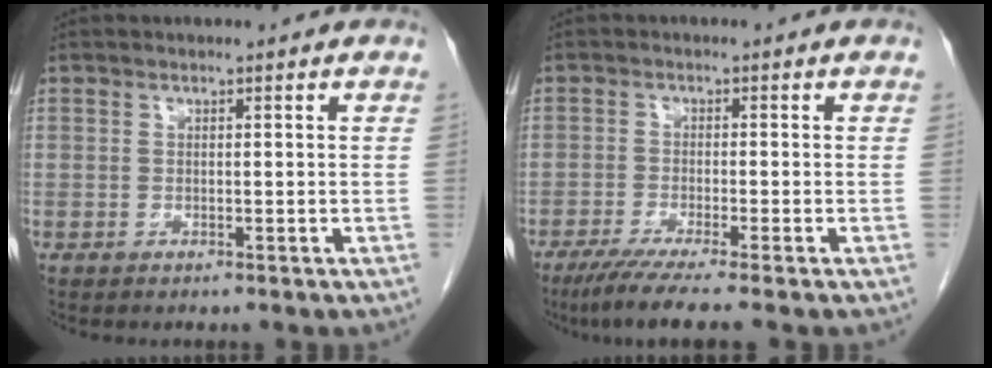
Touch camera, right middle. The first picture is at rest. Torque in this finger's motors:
{"motor_torque": [0.92, -0.73, 0.10, 0.07]}